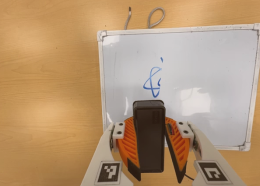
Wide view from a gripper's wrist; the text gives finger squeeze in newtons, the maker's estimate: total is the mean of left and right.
{"total": 10.7, "left": 9.9, "right": 11.5}